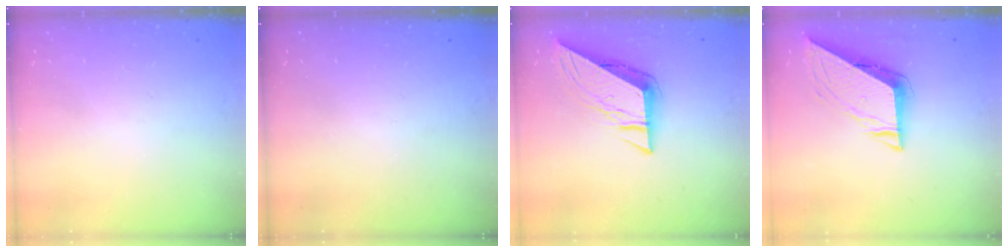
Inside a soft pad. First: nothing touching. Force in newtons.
{"total": 0.0}
{"total": 9.4, "press": 9.3, "slide": 0.7}
{"total": 8.0, "press": 8.0, "slide": 0.5}